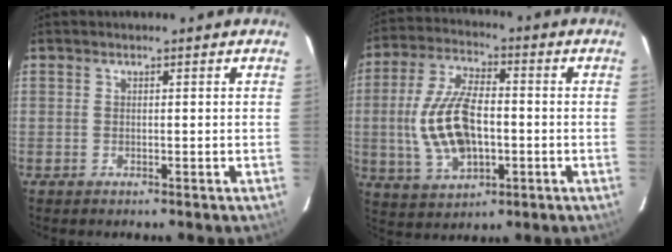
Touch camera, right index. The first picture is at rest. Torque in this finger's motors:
{"motor_torque": [0.88, 0.27, 0.34, 0.14]}